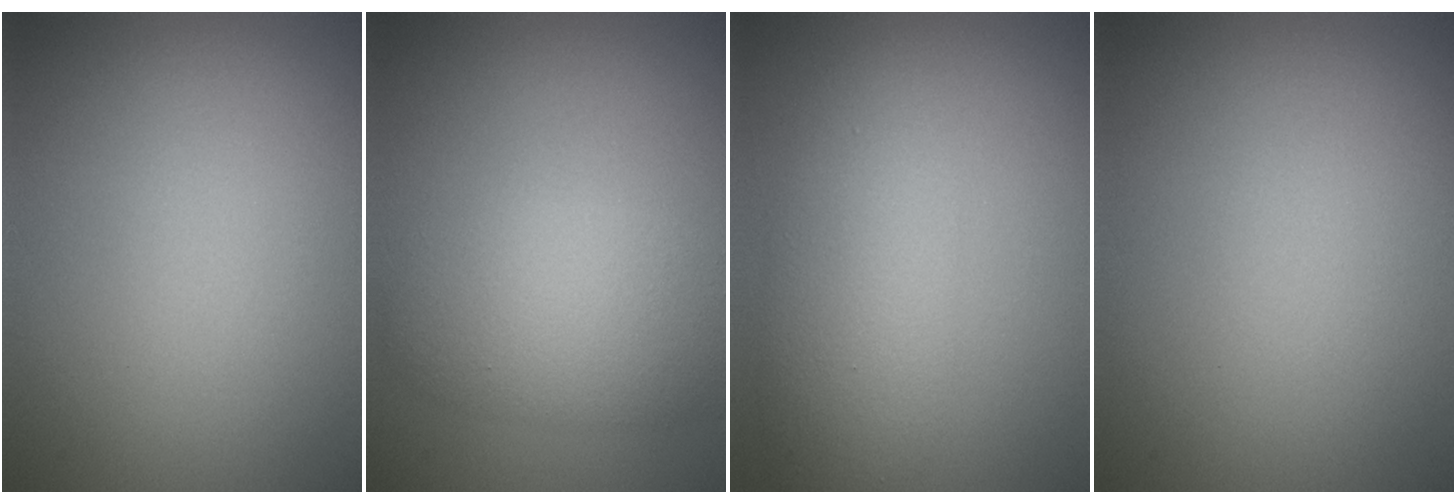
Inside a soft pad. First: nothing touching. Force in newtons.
{"total": 5.0, "press": 5.0, "slide": 0.3}
{"total": 5.2, "press": 5.2, "slide": 0.2}
{"total": 0.0}